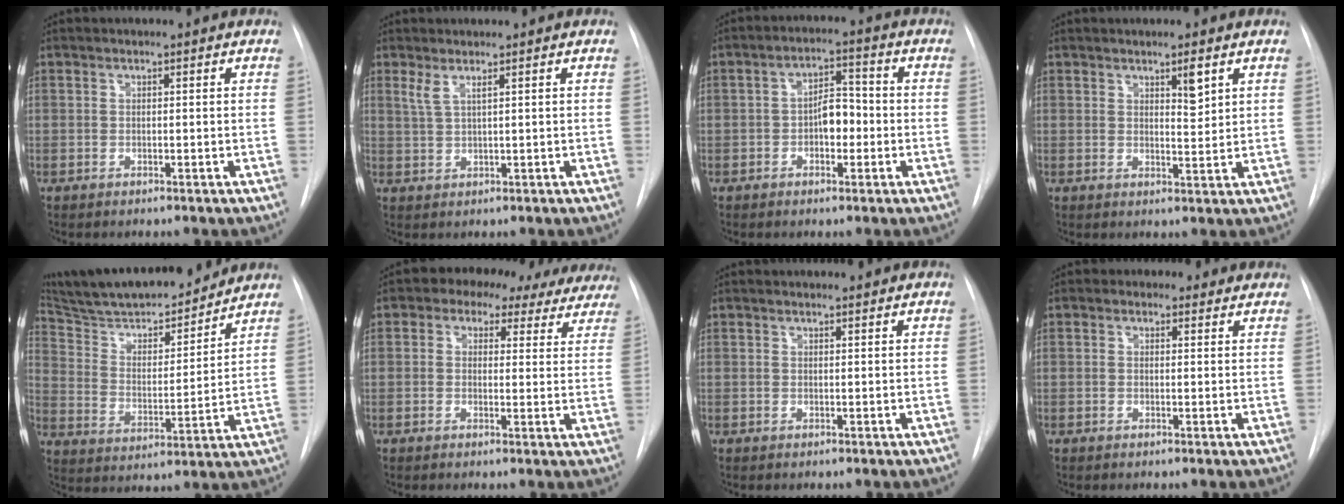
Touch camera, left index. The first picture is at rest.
{"total": 2.0, "force": [1.3, 0.0, 1.6], "torque": [-0.046, 0.002, 0.030]}
{"total": 5.0, "force": [-1.1, 2.6, 4.1], "torque": [-0.065, 0.015, -0.020]}
{"total": 2.9, "force": [1.7, 0.4, 2.3], "torque": [-0.038, -0.009, 0.028]}
{"total": 21.0, "force": [18.9, 3.6, 8.5], "torque": [-0.144, 0.006, 0.299]}
{"total": 13.5, "force": [10.1, 7.1, 5.2], "torque": [-0.062, 0.040, 0.105]}
{"total": 2.5, "force": [2.5, 0.4, 0.3], "torque": [-0.010, 0.016, 0.030]}
{"total": 2.9, "force": [2.1, 2.0, 0.3], "torque": [0.000, 0.010, 0.020]}